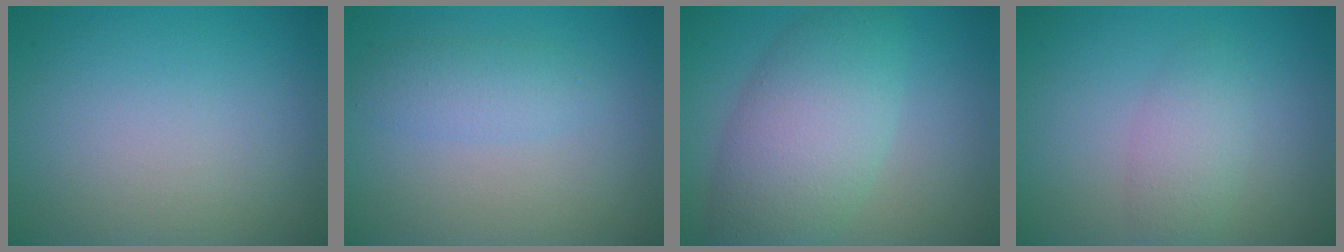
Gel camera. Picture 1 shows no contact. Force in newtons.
{"total": 2.1, "press": 2.0, "slide": 0.2}
{"total": 7.3, "press": 7.3, "slide": 0.3}
{"total": 2.5, "press": 2.4, "slide": 0.2}